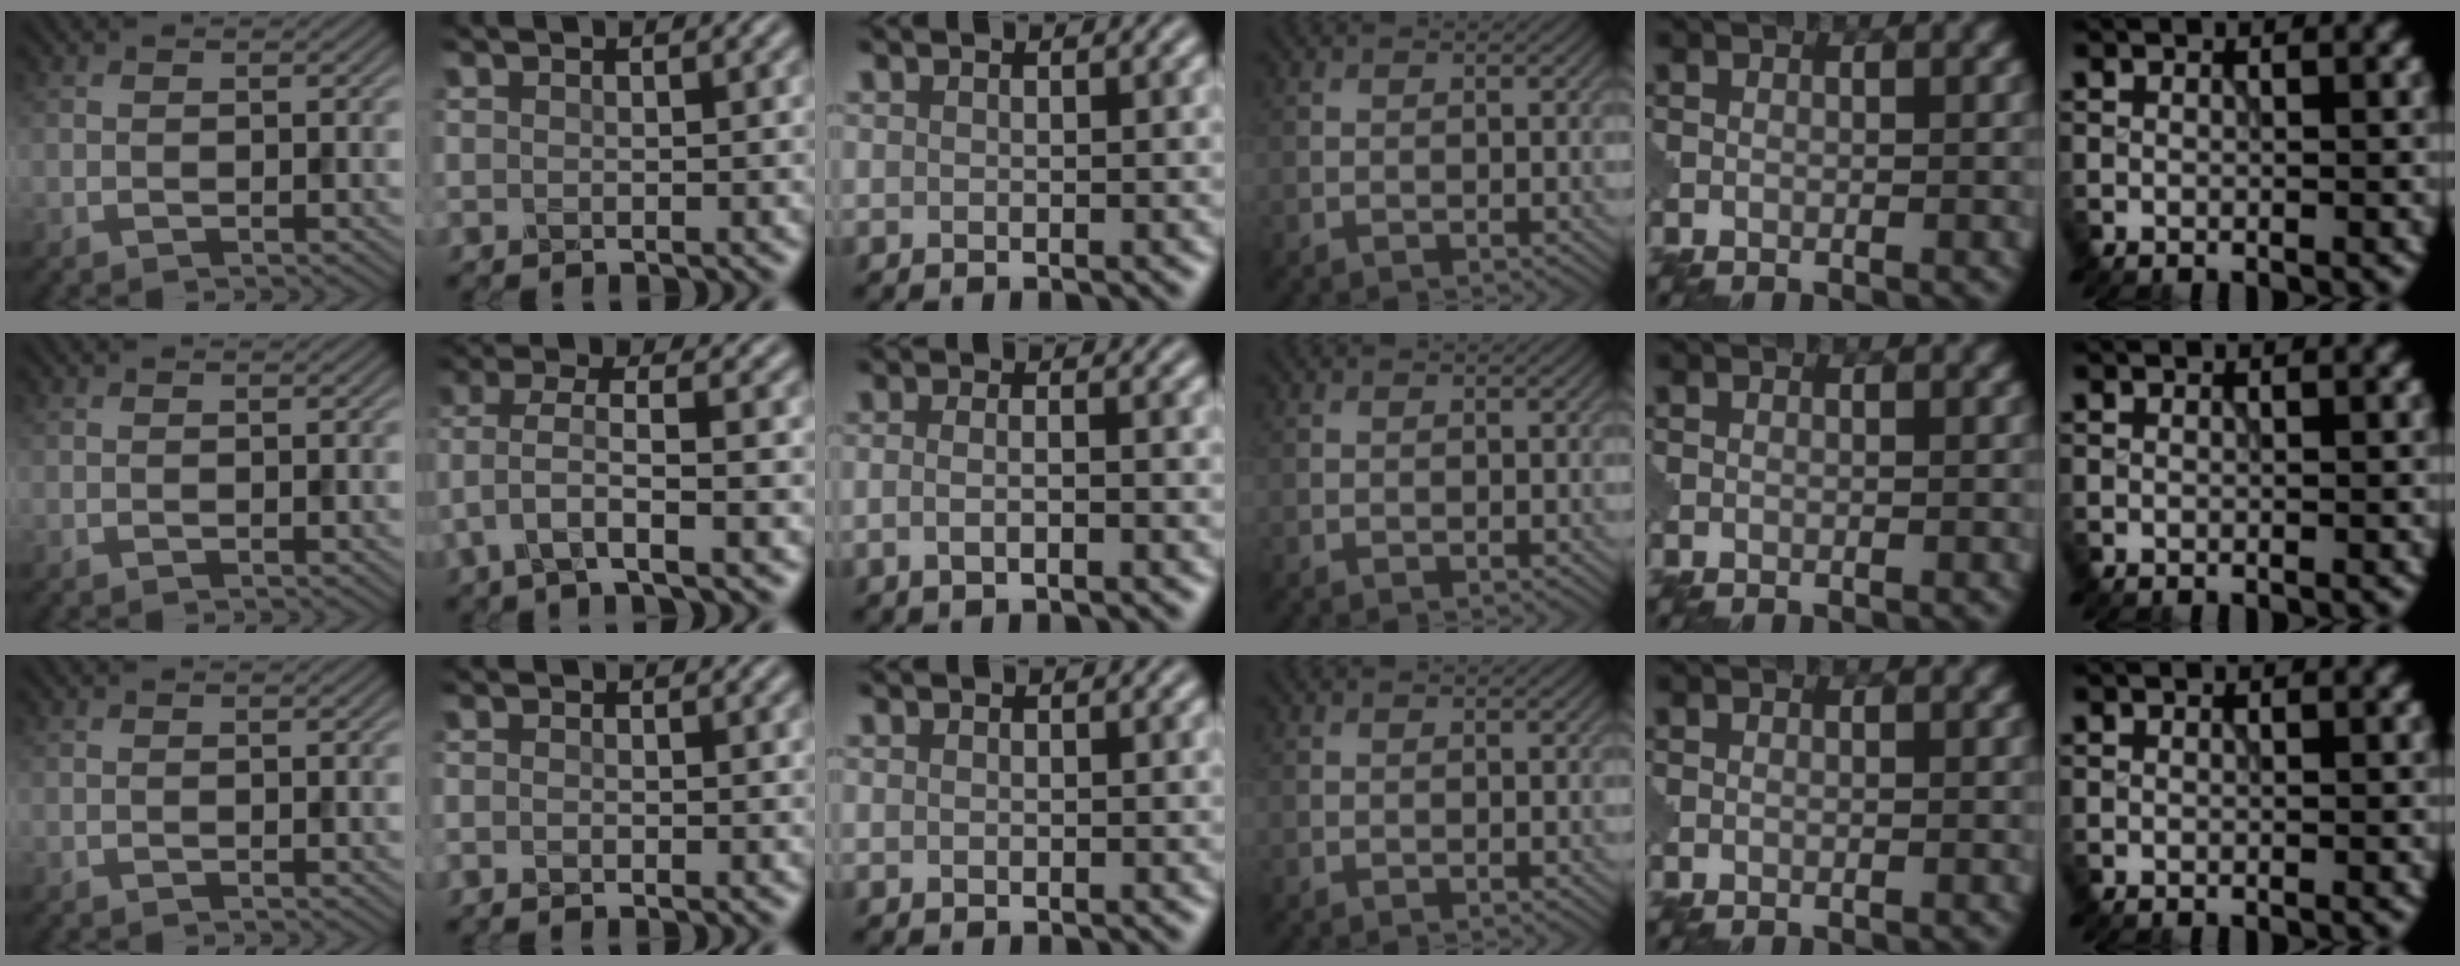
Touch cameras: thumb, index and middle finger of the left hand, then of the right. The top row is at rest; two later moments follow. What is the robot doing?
{"motion": "extract", "object": "pin"}